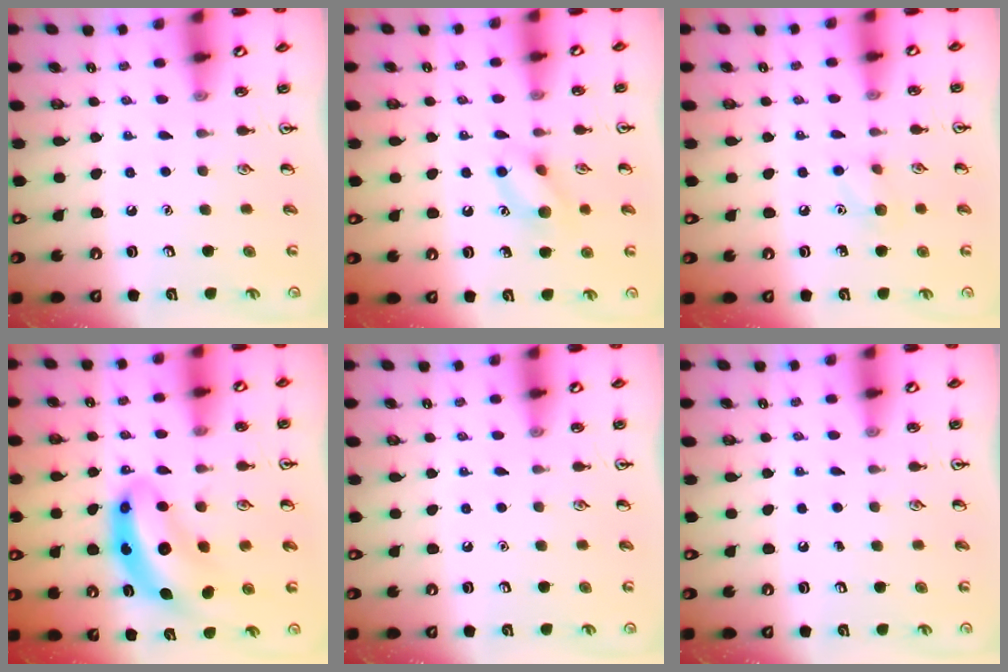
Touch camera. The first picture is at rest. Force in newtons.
{"total": 9.3, "press": 9.3, "slide": 0.5}
{"total": 6.6, "press": 6.4, "slide": 1.9}
{"total": 10.0, "press": 9.5, "slide": 2.9}
{"total": 0.0}
{"total": 0.0}